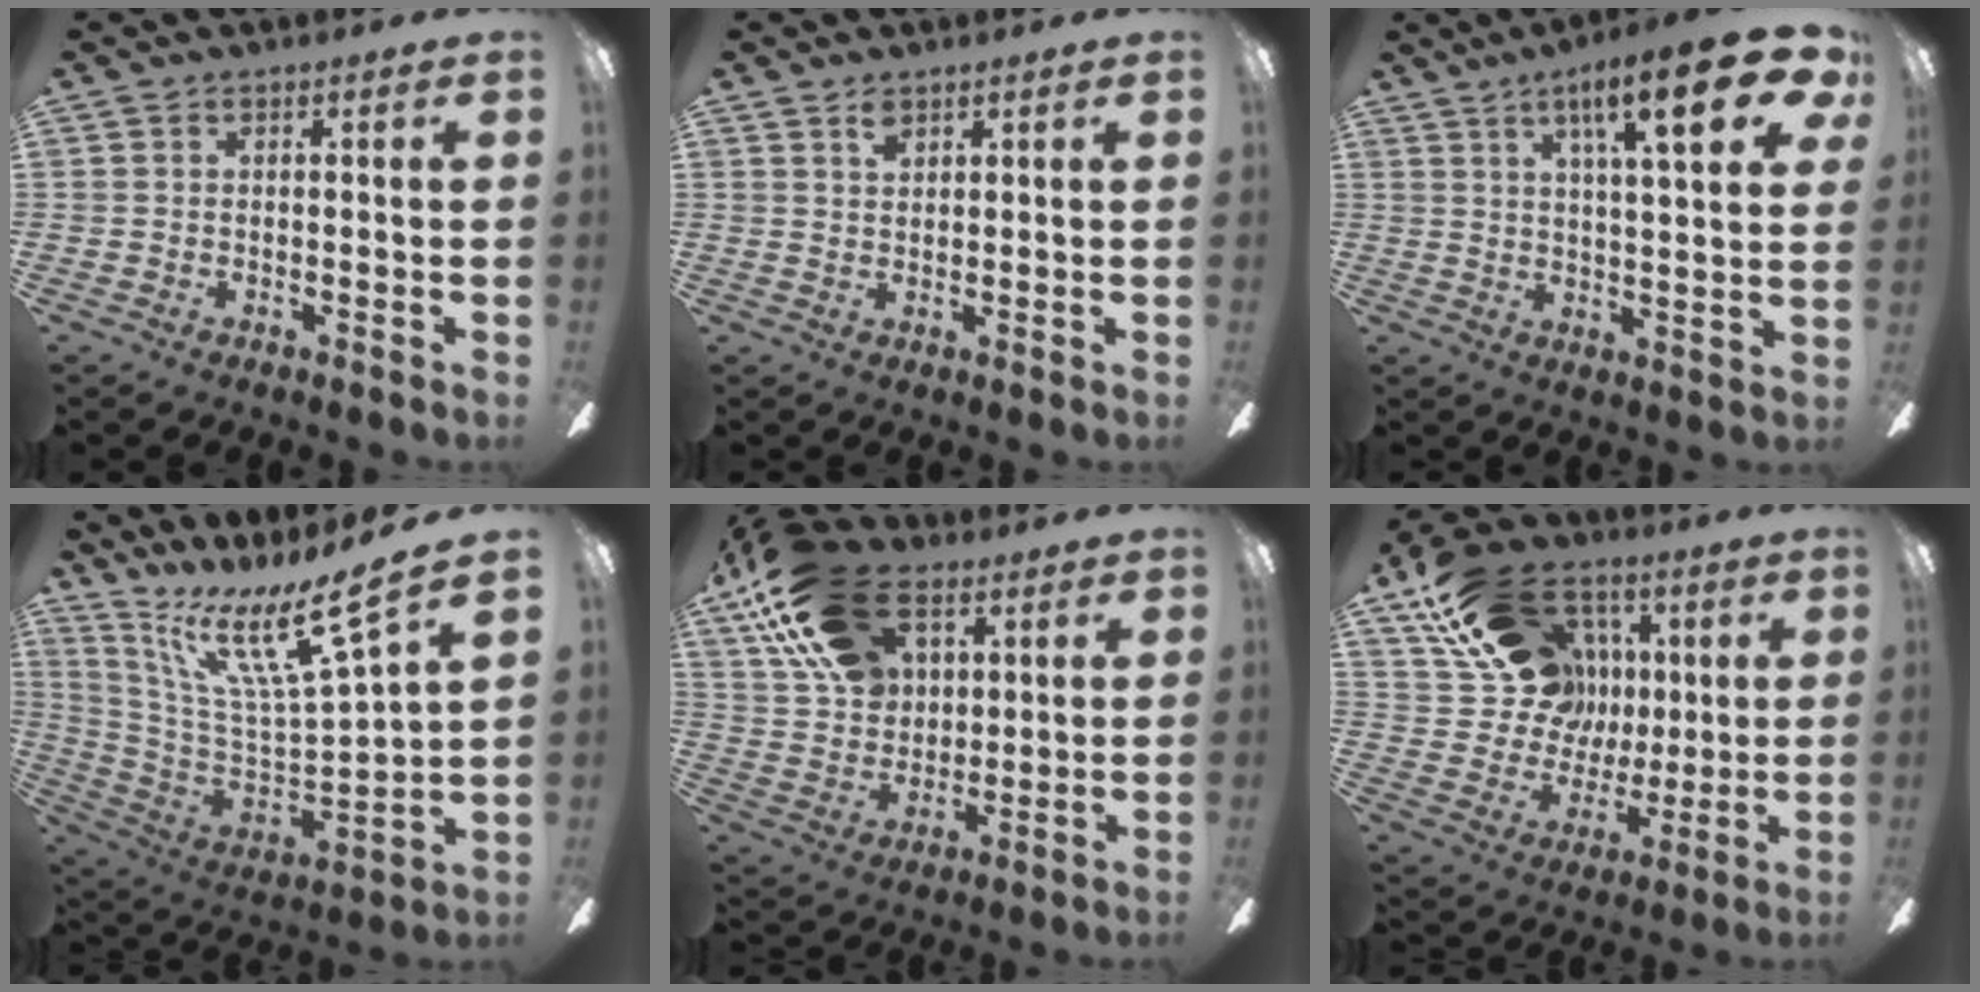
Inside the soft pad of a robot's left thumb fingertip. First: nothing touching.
{"total": 2.5, "force": [1.8, 1.1, 1.3], "torque": [-0.021, -0.002, 0.032]}
{"total": 17.8, "force": [8.7, 4.1, 14.9], "torque": [-0.219, -0.033, 0.123]}
{"total": 18.6, "force": [12.5, 3.0, 13.5], "torque": [-0.250, -0.085, 0.201]}
{"total": 21.6, "force": [11.6, 13.3, 12.5], "torque": [-0.250, -0.032, 0.214]}
{"total": 24.0, "force": [9.5, 18.4, 12.0], "torque": [-0.215, -0.027, 0.196]}